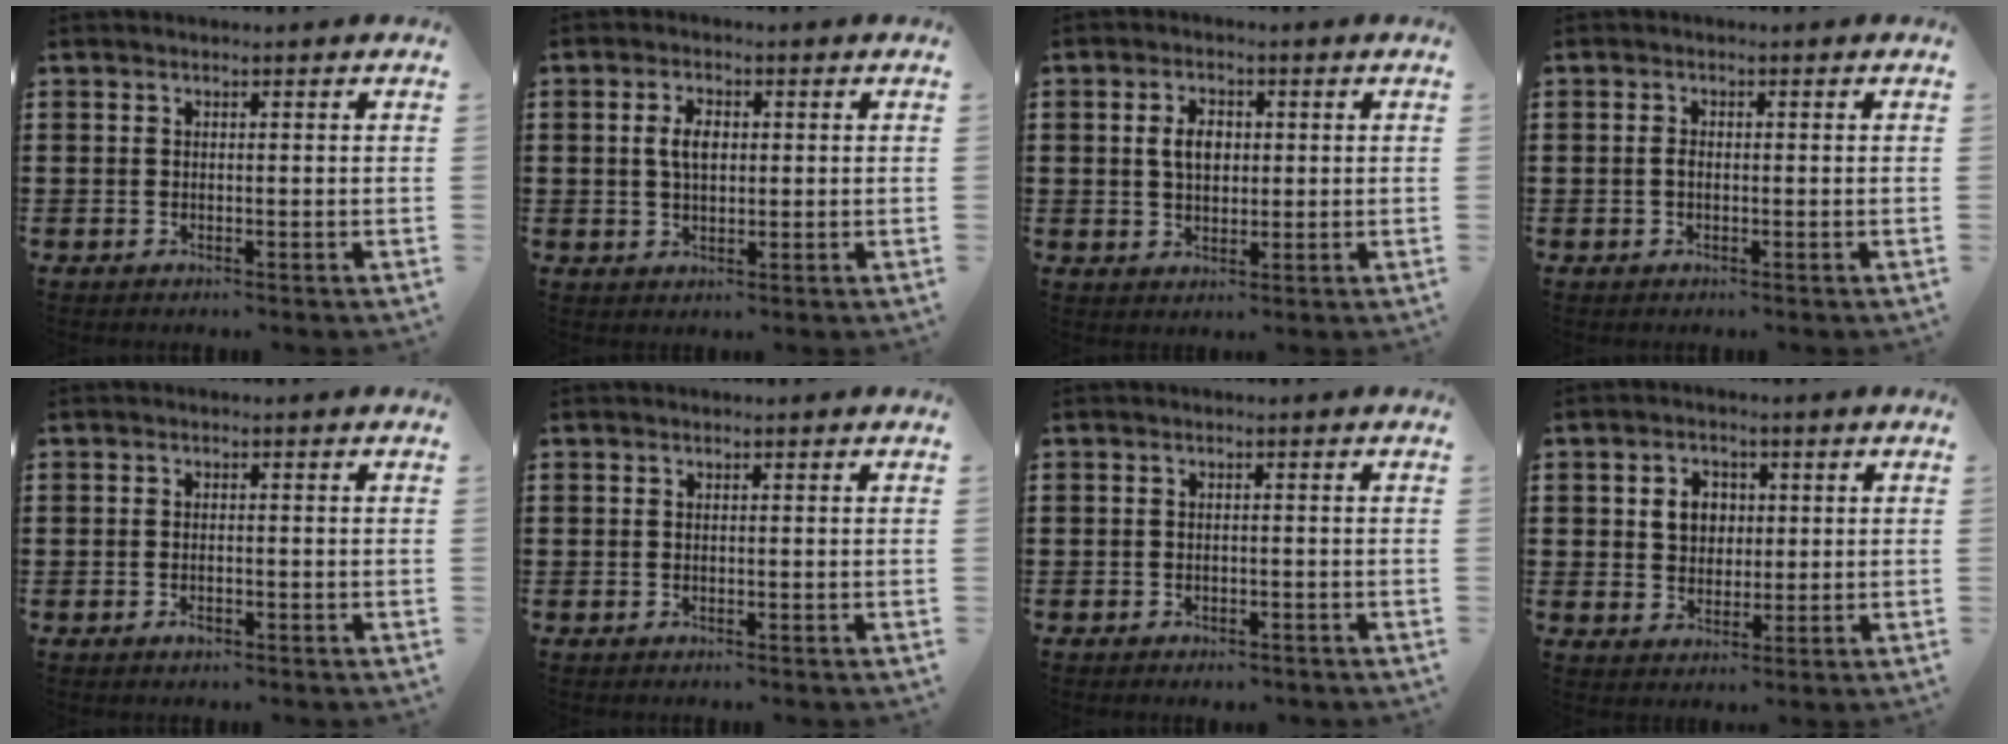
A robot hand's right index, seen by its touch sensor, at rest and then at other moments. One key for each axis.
{"total": 3.8, "fx": 0.5, "fy": 1.9, "fz": 3.2, "tx": -0.067, "ty": 0.009, "tz": 0.006}
{"total": 4.0, "fx": 0.5, "fy": 2.5, "fz": 3.1, "tx": -0.059, "ty": 0.008, "tz": 0.005}
{"total": 1.0, "fx": -0.2, "fy": 0.4, "fz": 0.9, "tx": -0.026, "ty": -0.002, "tz": -0.008}
{"total": 1.2, "fx": -0.7, "fy": 0.5, "fz": 0.8, "tx": -0.018, "ty": -0.003, "tz": -0.011}
{"total": 0.0}
{"total": 1.1, "fx": -1.0, "fy": 0.3, "fz": -0.1, "tx": -0.001, "ty": 0.003, "tz": -0.024}
{"total": 4.1, "fx": 0.8, "fy": 3.4, "fz": 2.2, "tx": -0.048, "ty": 0.009, "tz": 0.008}